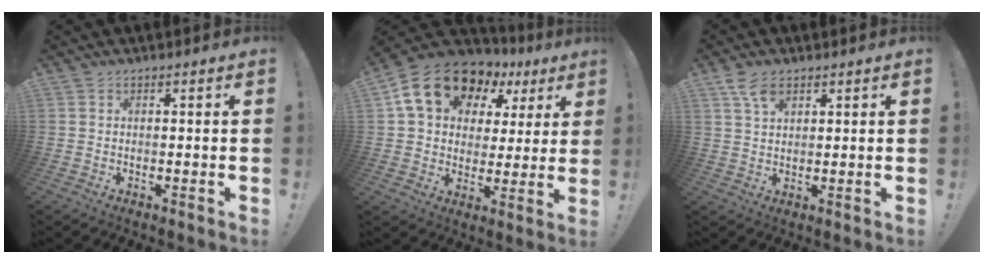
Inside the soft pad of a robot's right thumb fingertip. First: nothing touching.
{"total": 17.9, "force": [9.6, 11.9, 9.3], "torque": [-0.149, -0.045, 0.184]}
{"total": 5.2, "force": [3.2, 2.7, 3.2], "torque": [-0.051, -0.012, 0.057]}